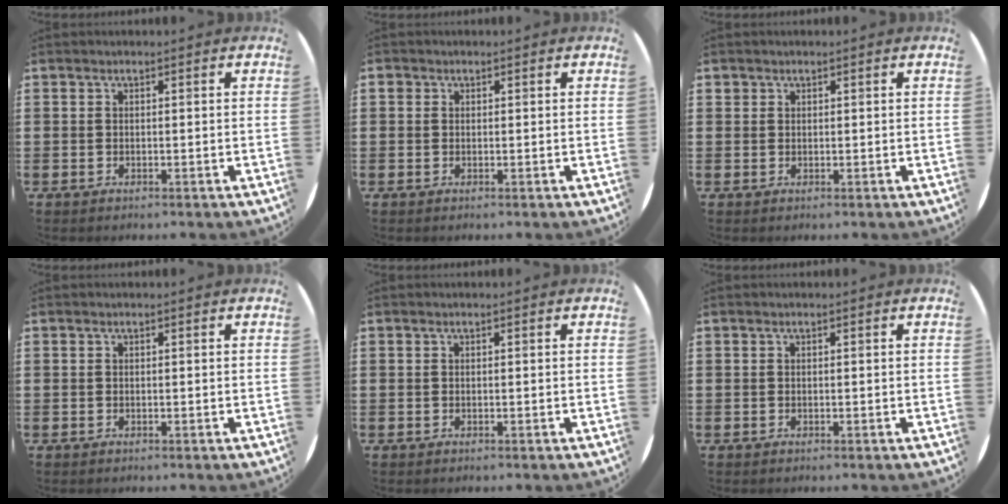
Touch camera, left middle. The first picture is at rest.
{"total": 0.6, "force": [0.2, 0.5, 0.0], "torque": [0.001, 0.006, 0.004]}
{"total": 0.6, "force": [0.4, 0.4, -0.1], "torque": [0.002, 0.004, 0.008]}
{"total": 0.0}
{"total": 0.0}
{"total": 0.0}